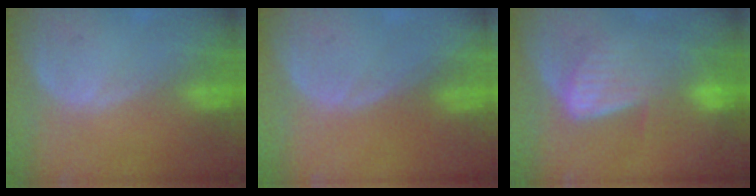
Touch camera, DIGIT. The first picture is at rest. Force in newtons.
{"total": 0.0}
{"total": 6.7, "press": 6.7, "slide": 0.4}